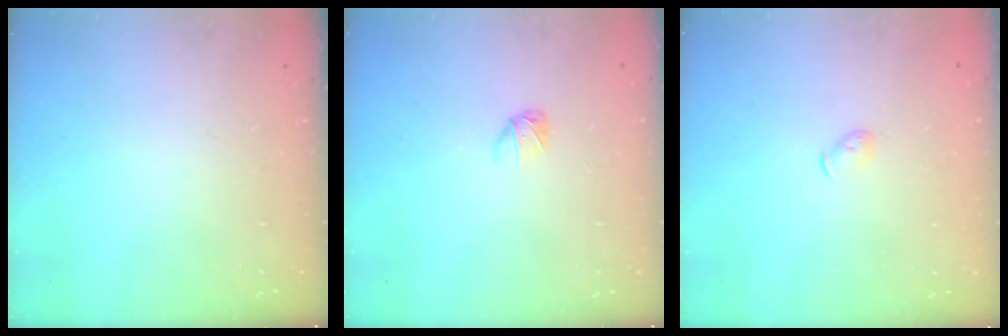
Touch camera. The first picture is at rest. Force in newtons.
{"total": 3.0, "press": 2.9, "slide": 0.7}
{"total": 3.7, "press": 3.6, "slide": 0.9}